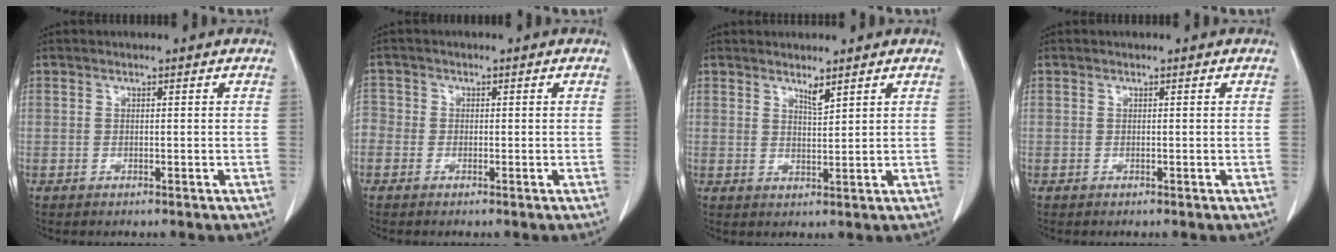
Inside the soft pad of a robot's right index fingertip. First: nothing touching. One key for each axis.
{"total": 2.4, "fx": -0.9, "fy": 2.1, "fz": 0.5, "tx": -0.009, "ty": 0.006, "tz": -0.025}
{"total": 2.1, "fx": 1.7, "fy": 0.1, "fz": 1.2, "tx": -0.026, "ty": -0.009, "tz": 0.035}
{"total": 0.0}